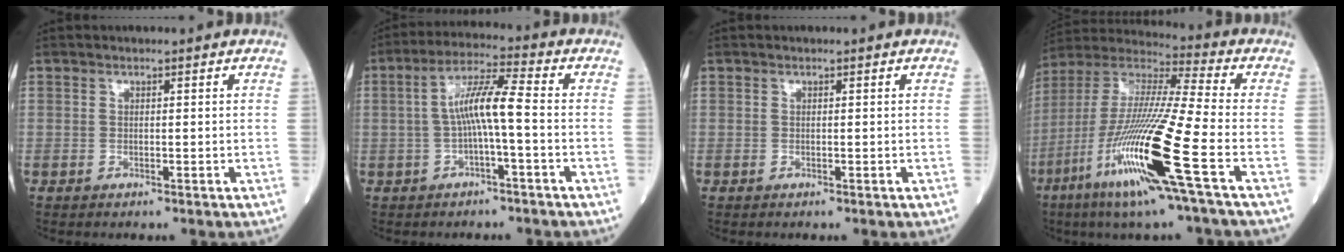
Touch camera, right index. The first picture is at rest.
{"total": 7.1, "force": [-0.8, 0.3, 7.0], "torque": [-0.133, 0.022, -0.016]}
{"total": 0.0}
{"total": 20.8, "force": [-8.1, -0.2, 19.1], "torque": [-0.415, -0.043, -0.166]}